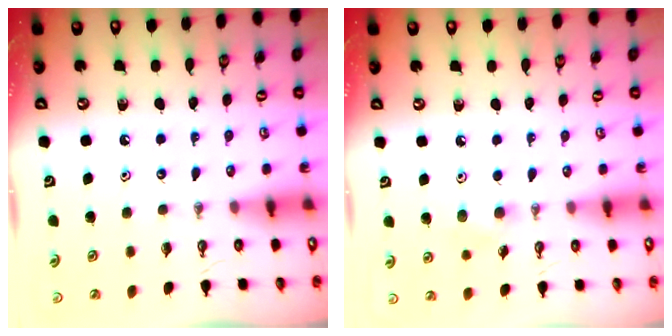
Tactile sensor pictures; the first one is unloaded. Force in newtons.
{"total": 5.4, "press": 5.3, "slide": 1.2}